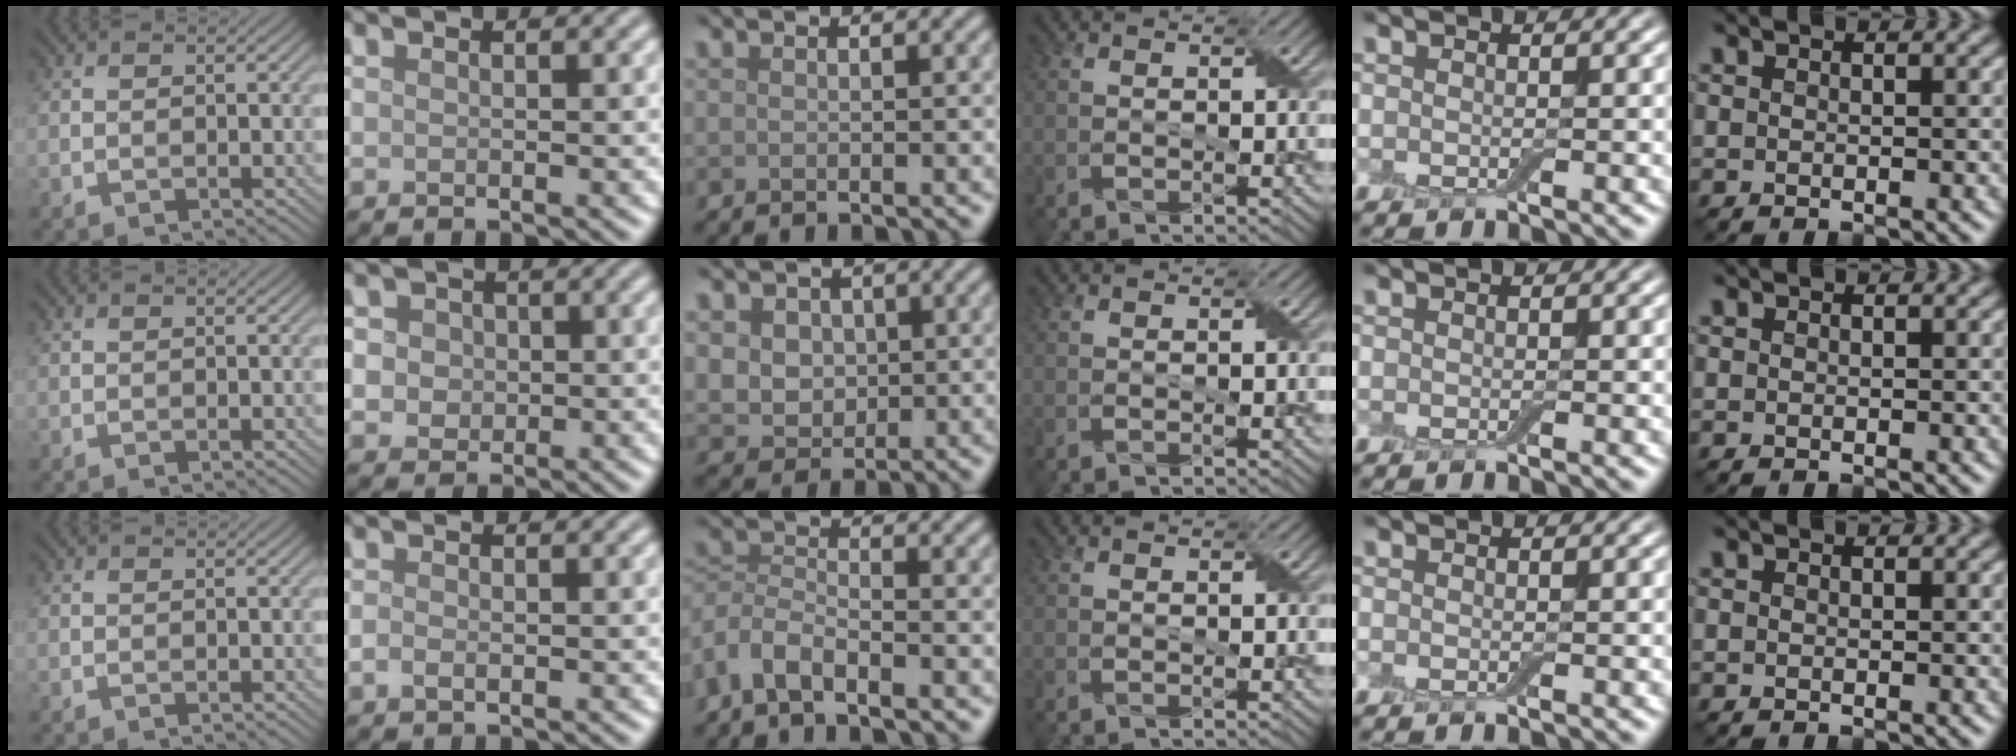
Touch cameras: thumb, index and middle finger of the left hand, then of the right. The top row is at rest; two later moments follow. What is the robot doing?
{"motion": "fold", "object": "cloth"}